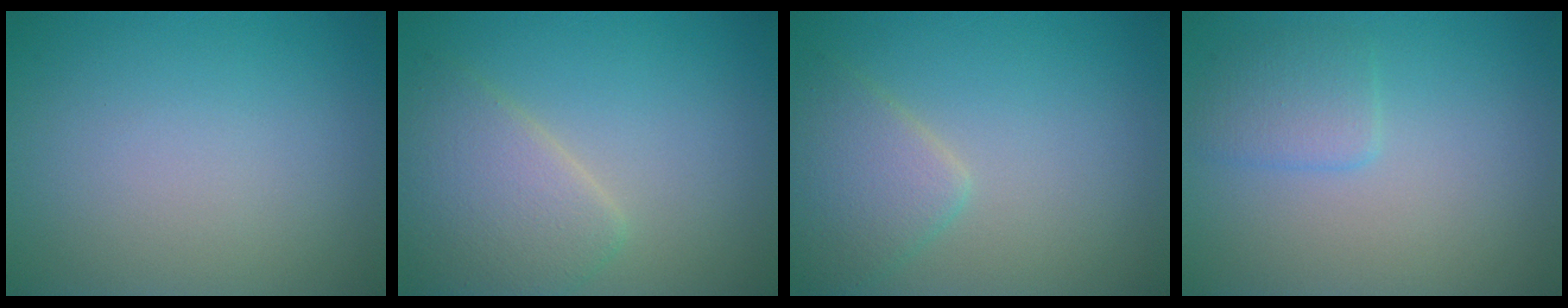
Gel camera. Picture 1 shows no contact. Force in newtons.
{"total": 4.7, "press": 4.7, "slide": 0.1}
{"total": 3.4, "press": 3.4, "slide": 0.1}
{"total": 2.0, "press": 2.0, "slide": 0.1}